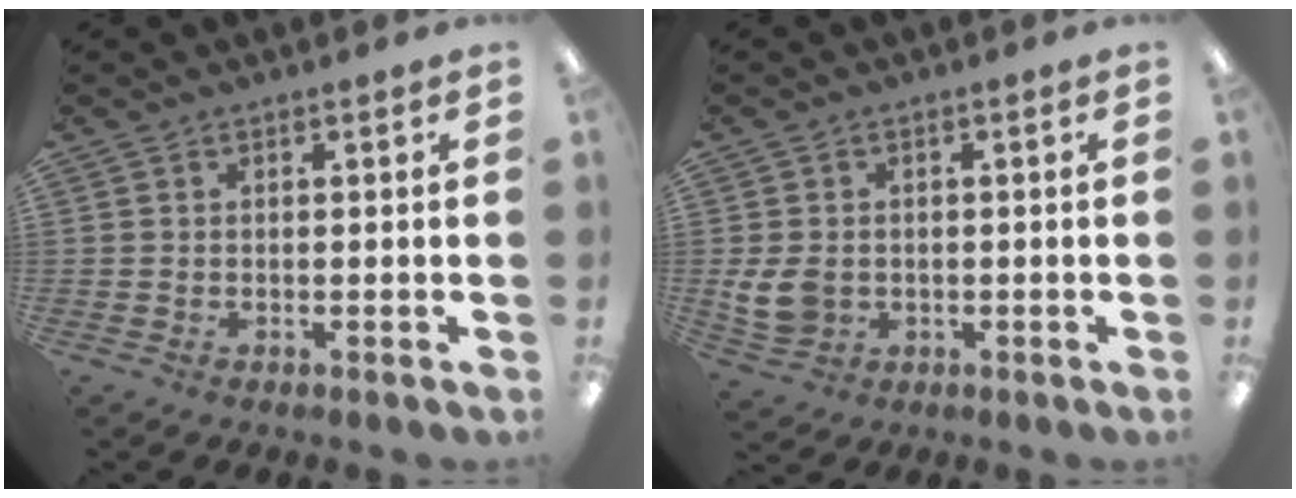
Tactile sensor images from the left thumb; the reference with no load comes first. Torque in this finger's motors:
{"motor_torque": [-0.52, 0.76, 0.28, -0.27, 0.05]}